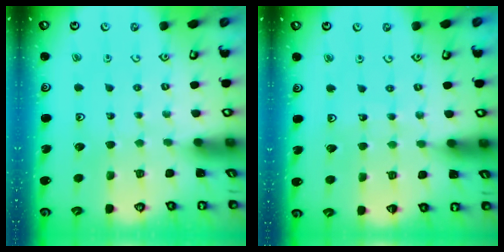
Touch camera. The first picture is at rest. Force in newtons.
{"total": 5.8, "press": 5.7, "slide": 0.6}